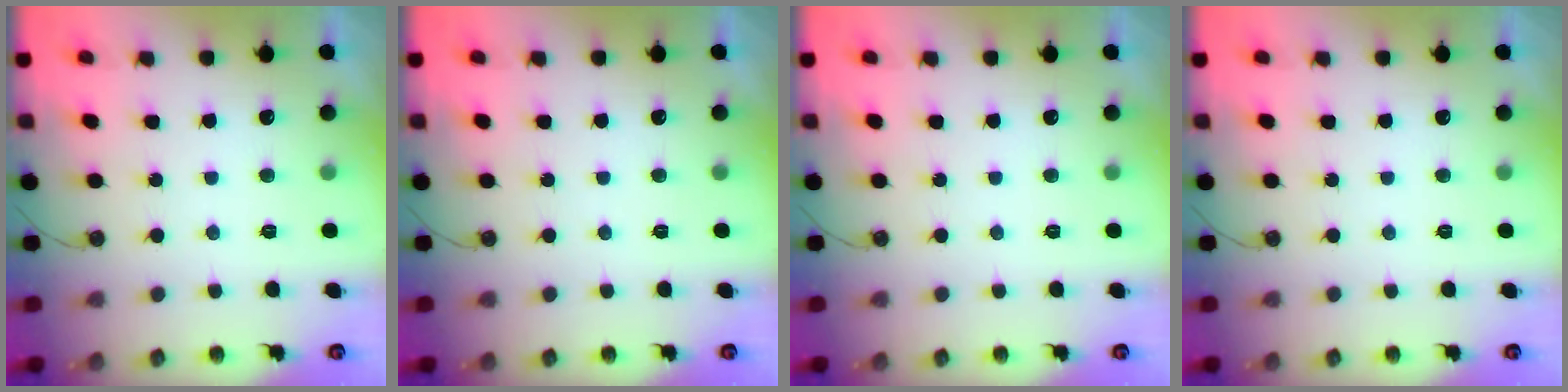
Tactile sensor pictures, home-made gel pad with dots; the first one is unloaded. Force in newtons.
{"total": 0.0}
{"total": 0.0}
{"total": 0.0}